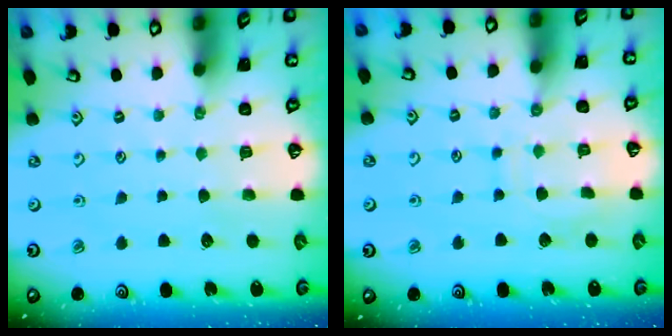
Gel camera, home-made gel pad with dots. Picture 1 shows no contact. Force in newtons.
{"total": 8.6, "press": 8.5, "slide": 0.9}